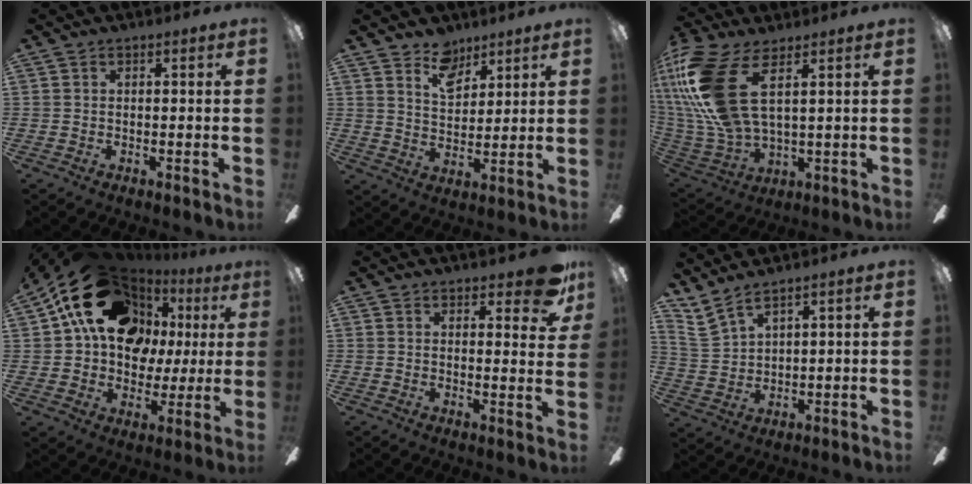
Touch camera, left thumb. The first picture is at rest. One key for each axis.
{"total": 7.0, "fx": 5.5, "fy": 3.8, "fz": 2.3, "tx": -0.031, "ty": -0.024, "tz": 0.099}
{"total": 20.6, "fx": 7.6, "fy": 9.1, "fz": 16.8, "tx": -0.380, "ty": -0.032, "tz": 0.129}
{"total": 22.5, "fx": 8.7, "fy": 16.6, "fz": 12.4, "tx": -0.217, "ty": -0.023, "tz": 0.168}
{"total": 8.7, "fx": 5.5, "fy": 3.1, "fz": 5.9, "tx": -0.066, "ty": -0.025, "tz": 0.091}
{"total": 5.6, "fx": 4.8, "fy": 1.2, "fz": 2.5, "tx": -0.061, "ty": -0.027, "tz": 0.093}